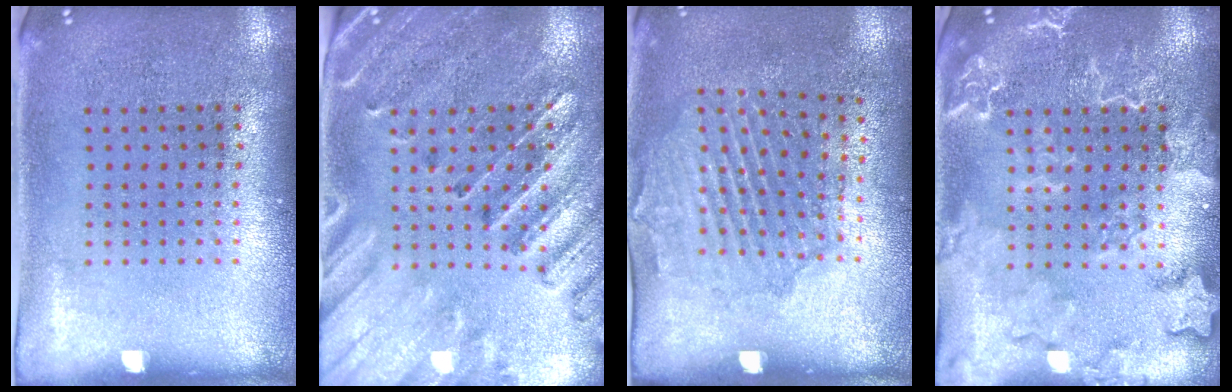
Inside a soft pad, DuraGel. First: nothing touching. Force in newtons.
{"total": 2.9, "press": 2.7, "slide": 1.1}
{"total": 1.6, "press": 1.4, "slide": 0.7}
{"total": 4.0, "press": 4.0, "slide": 0.6}